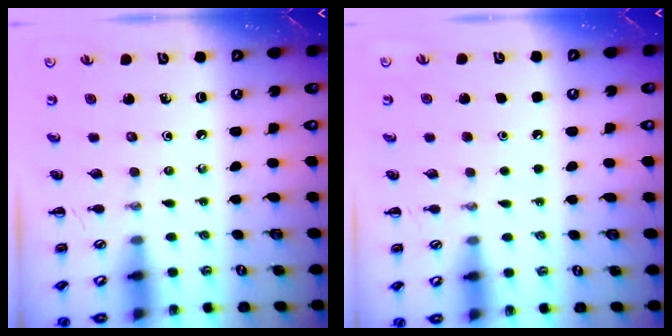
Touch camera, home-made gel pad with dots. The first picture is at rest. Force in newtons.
{"total": 1.8, "press": 1.8, "slide": 0.1}